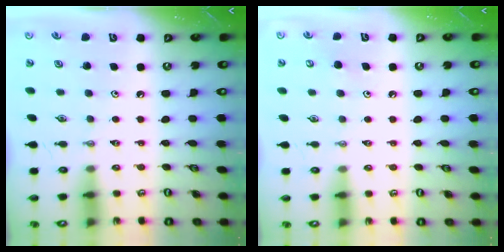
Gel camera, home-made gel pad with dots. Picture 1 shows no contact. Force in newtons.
{"total": 3.9, "press": 3.9, "slide": 0.3}